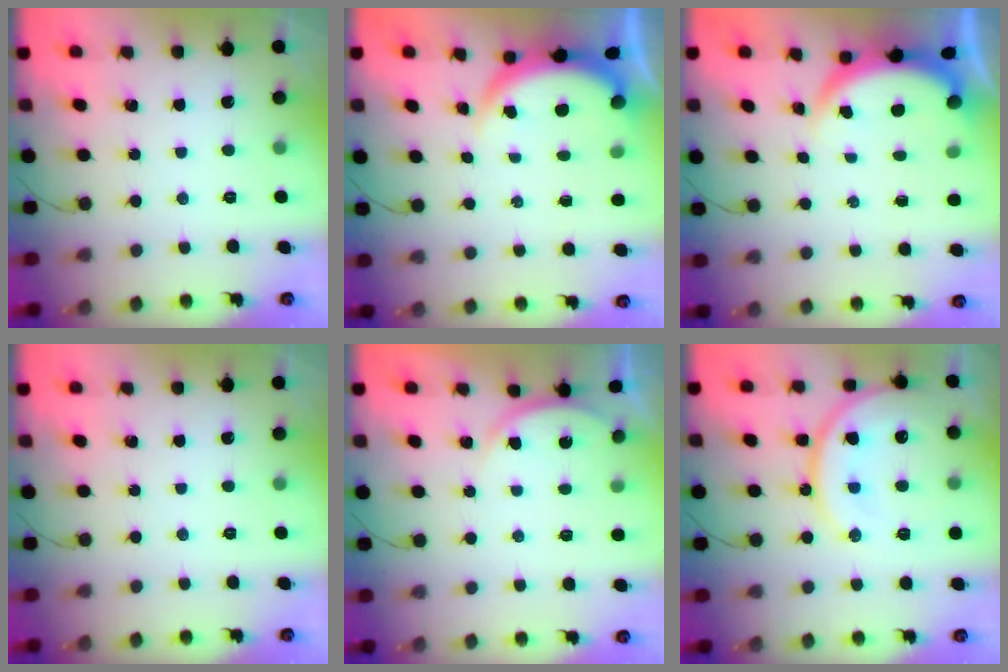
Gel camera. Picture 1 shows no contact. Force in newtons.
{"total": 3.8, "press": 3.8, "slide": 0.2}
{"total": 4.0, "press": 4.0, "slide": 0.2}
{"total": 0.0}
{"total": 3.1, "press": 3.1, "slide": 0.5}
{"total": 15.8, "press": 15.6, "slide": 2.1}